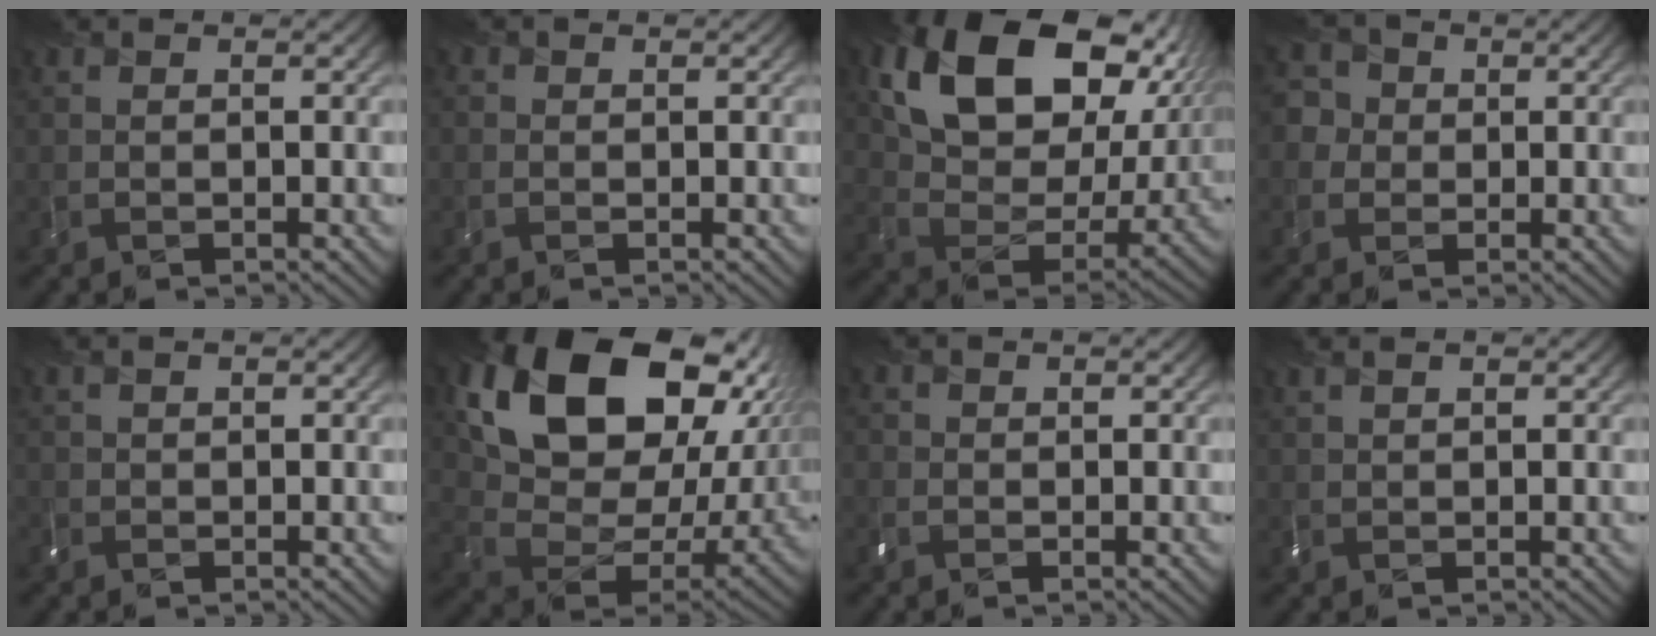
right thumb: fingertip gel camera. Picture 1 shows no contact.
{"total": 0.9, "force": [-0.3, 0.8, 0.3], "torque": [0.001, -0.001, -0.005]}
{"total": 17.4, "force": [7.3, 11.1, 11.1], "torque": [-0.216, -0.005, 0.146]}
{"total": 3.6, "force": [0.7, 3.5, 0.9], "torque": [-0.035, 0.007, -0.007]}
{"total": 1.0, "force": [0.6, 0.7, 0.4], "torque": [-0.012, 0.006, 0.011]}
{"total": 20.5, "force": [8.9, 13.3, 12.9], "torque": [-0.256, 0.003, 0.190]}
{"total": 1.2, "force": [-0.2, 1.1, 0.4], "torque": [-0.008, -0.001, -0.007]}
{"total": 1.5, "force": [1.2, 0.5, 0.8], "torque": [-0.018, 0.003, 0.025]}